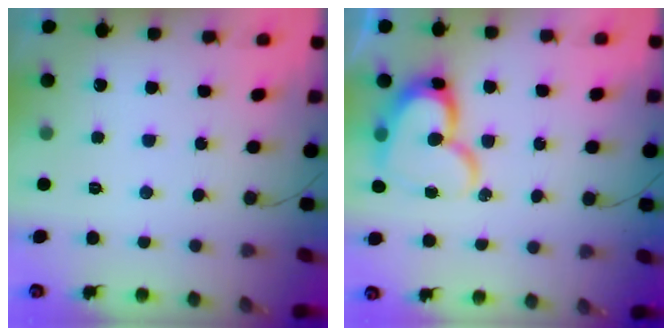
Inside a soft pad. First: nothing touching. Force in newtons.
{"total": 15.1, "press": 15.0, "slide": 1.2}